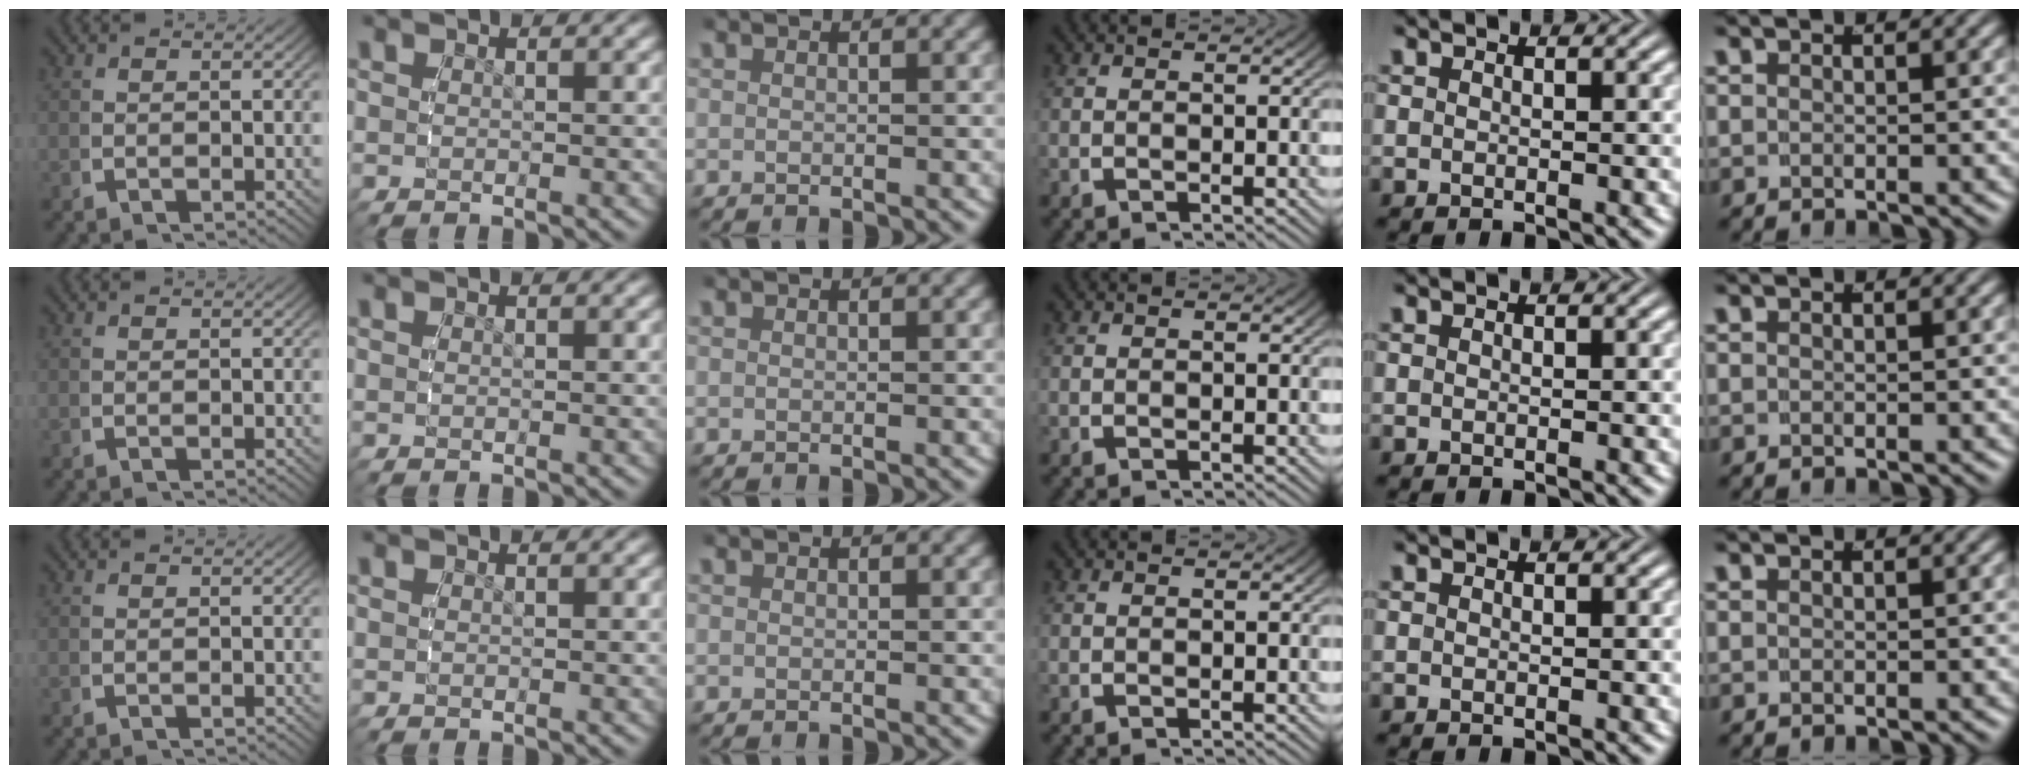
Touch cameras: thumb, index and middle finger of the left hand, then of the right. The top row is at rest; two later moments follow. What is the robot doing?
{"motion": "reach", "object": "toothpaste"}